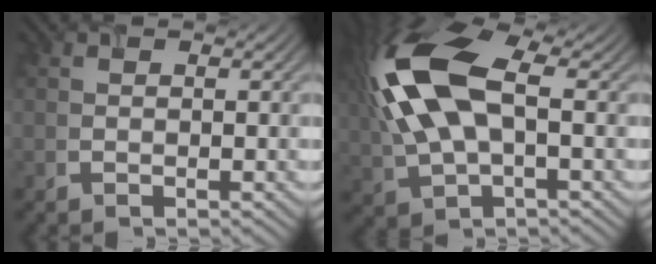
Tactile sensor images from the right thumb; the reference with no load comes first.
{"total": 15.3, "force": [2.3, 8.0, 12.9], "torque": [-0.316, 0.011, 0.037]}